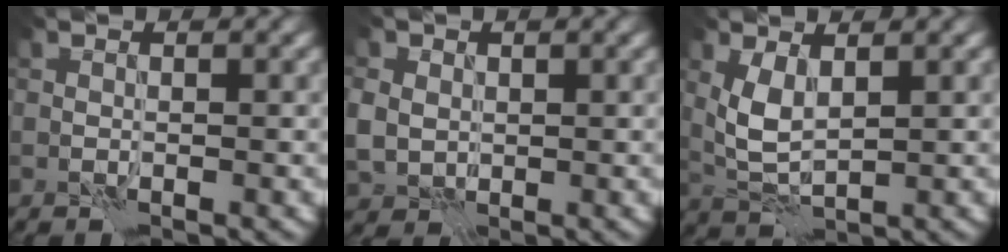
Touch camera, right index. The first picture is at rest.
{"total": 3.5, "force": [0.6, 3.2, 1.3], "torque": [-0.034, 0.003, 0.007]}
{"total": 3.2, "force": [1.4, 1.5, 2.5], "torque": [-0.064, -0.002, 0.030]}